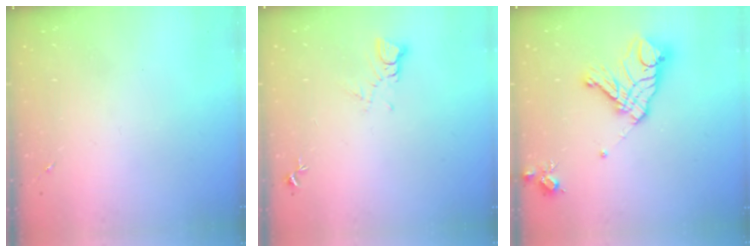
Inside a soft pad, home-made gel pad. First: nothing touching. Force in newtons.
{"total": 3.5, "press": 3.4, "slide": 0.3}
{"total": 17.6, "press": 17.5, "slide": 1.9}